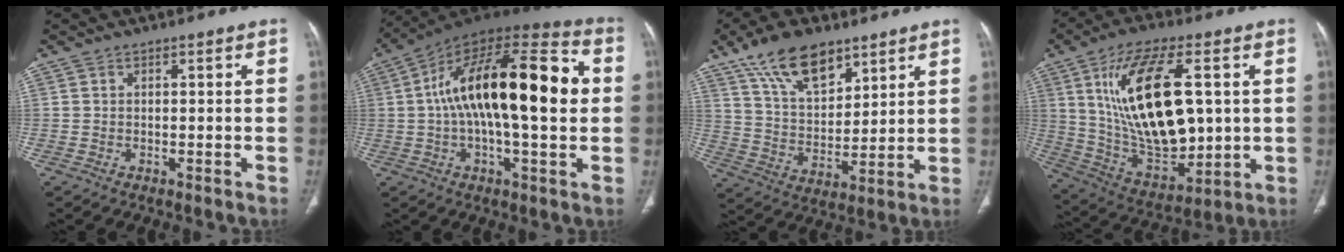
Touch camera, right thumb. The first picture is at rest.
{"total": 26.8, "force": [2.6, 10.0, 24.8], "torque": [-0.400, 0.034, 0.030]}
{"total": 15.1, "force": [9.9, 7.4, 8.7], "torque": [-0.122, -0.045, 0.185]}
{"total": 22.8, "force": [4.4, 10.7, 19.7], "torque": [-0.338, -0.015, 0.094]}